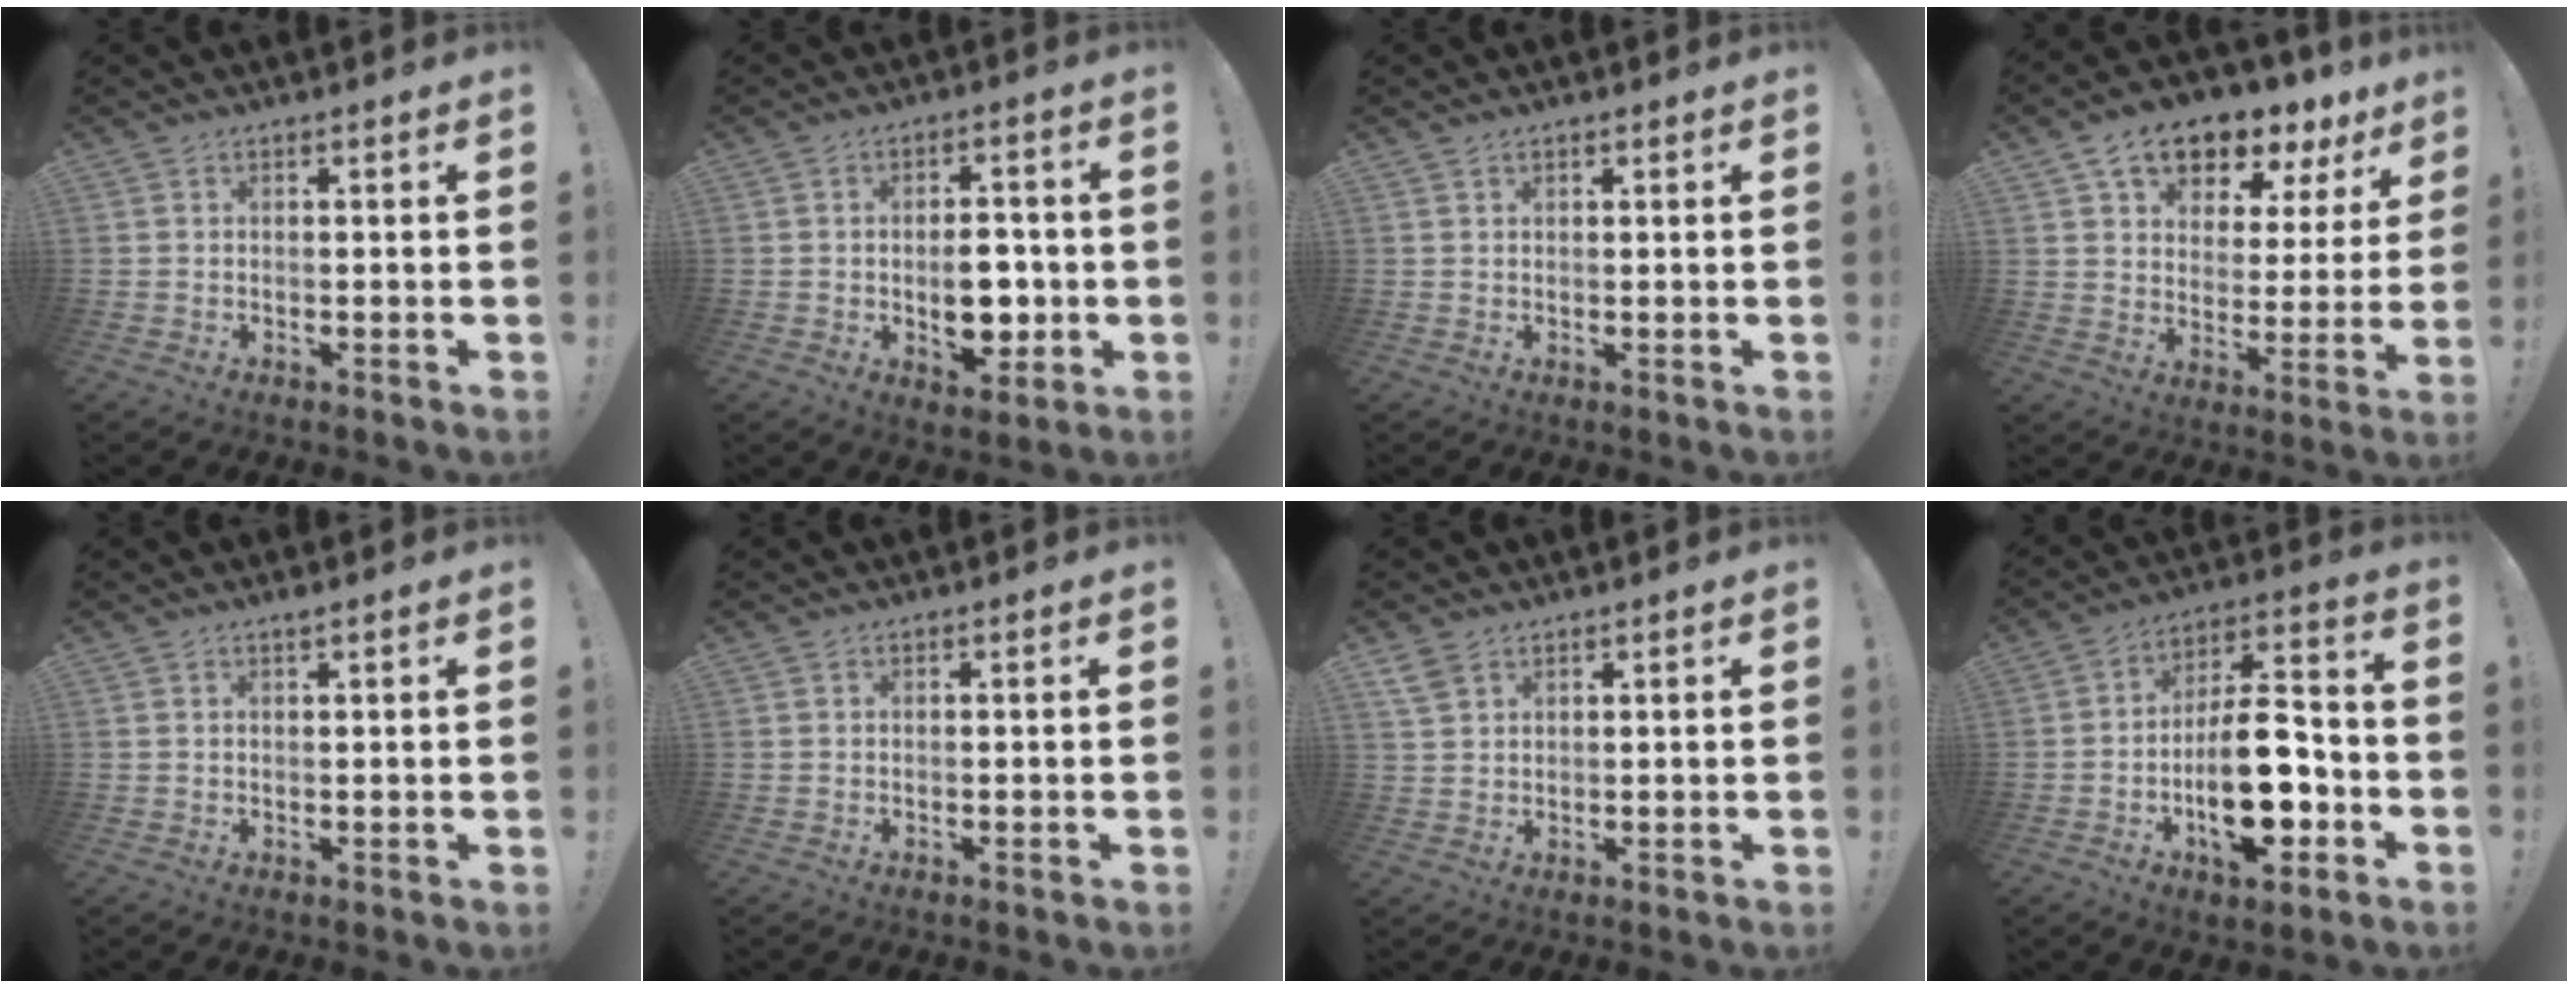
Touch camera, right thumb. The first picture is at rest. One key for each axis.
{"total": 10.3, "fx": -1.6, "fy": 6.4, "fz": 7.9, "tx": -0.111, "ty": 0.011, "tz": -0.023}
{"total": 0.9, "fx": 0.7, "fy": 0.4, "fz": 0.3, "tx": -0.002, "ty": -0.001, "tz": 0.013}
{"total": 11.7, "fx": 8.5, "fy": 6.1, "fz": 5.2, "tx": -0.088, "ty": -0.059, "tz": 0.151}
{"total": 0.9, "fx": 0.8, "fy": -0.2, "fz": 0.4, "tx": -0.009, "ty": -0.001, "tz": 0.015}
{"total": 0.0}
{"total": 2.6, "fx": 1.9, "fy": 1.4, "fz": 1.2, "tx": -0.022, "ty": -0.006, "tz": 0.037}
{"total": 19.9, "fx": -6.2, "fy": 9.2, "fz": 16.5, "tx": -0.274, "ty": 0.037, "tz": -0.094}